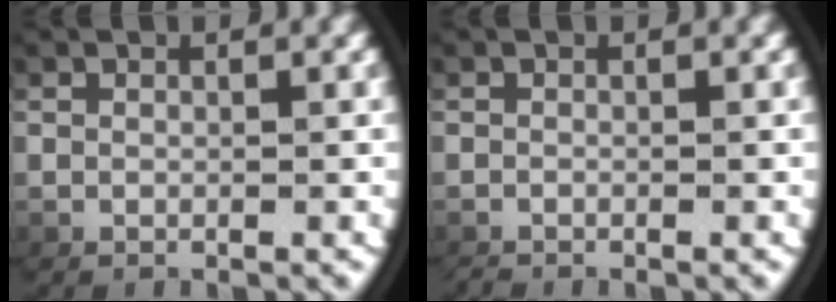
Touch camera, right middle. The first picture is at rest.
{"total": 0.7, "force": [-0.6, -0.3, 0.0], "torque": [-0.002, -0.004, -0.009]}